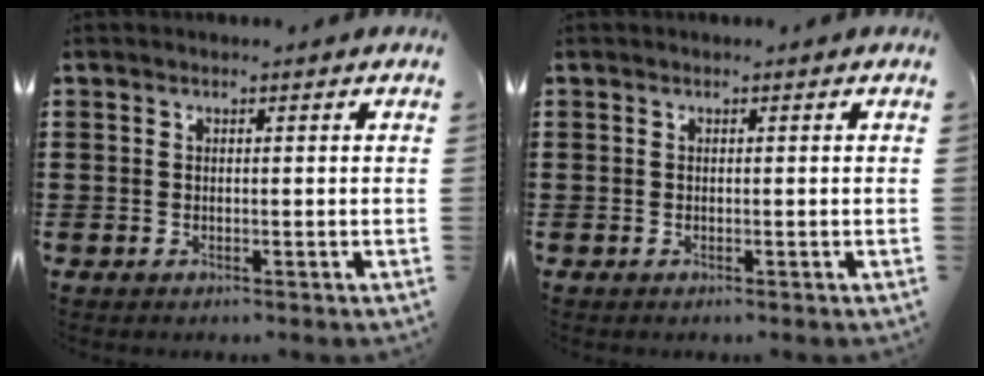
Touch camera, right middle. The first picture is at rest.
{"total": 0.0}